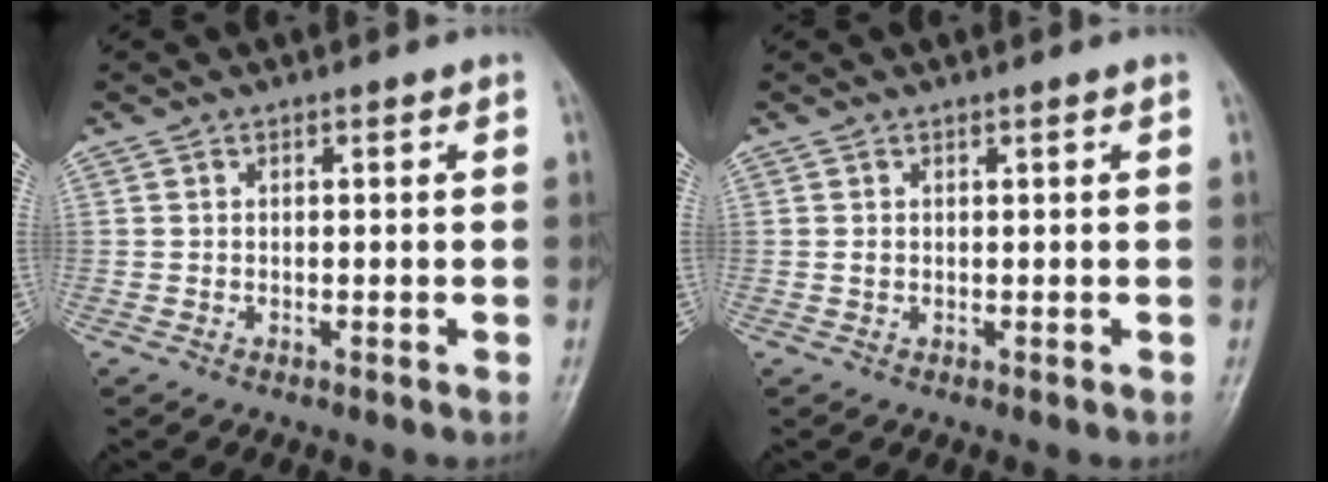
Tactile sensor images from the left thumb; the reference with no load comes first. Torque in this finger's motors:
{"motor_torque": [0.34, 0.16, 0.28, -0.04, 0.01]}